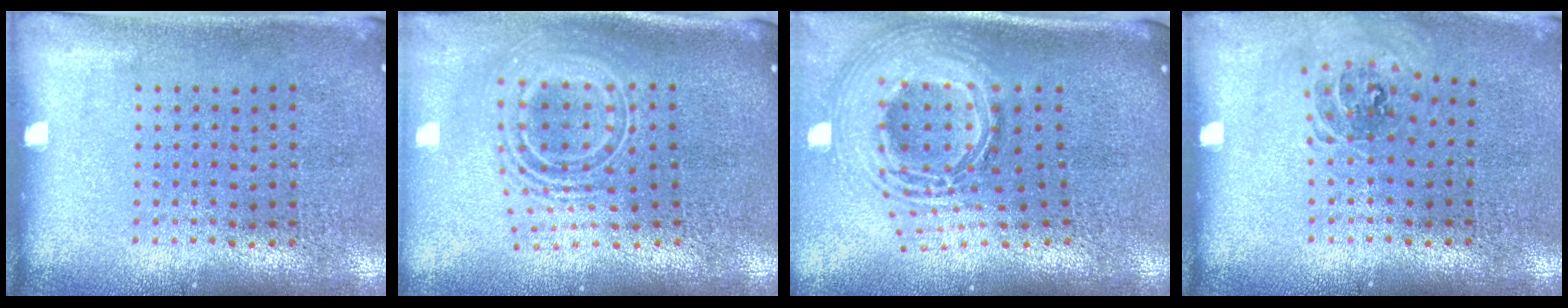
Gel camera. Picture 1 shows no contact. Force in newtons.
{"total": 2.5, "press": 1.7, "slide": 1.8}
{"total": 3.0, "press": 2.0, "slide": 2.2}
{"total": 0.9, "press": 0.9, "slide": 0.2}